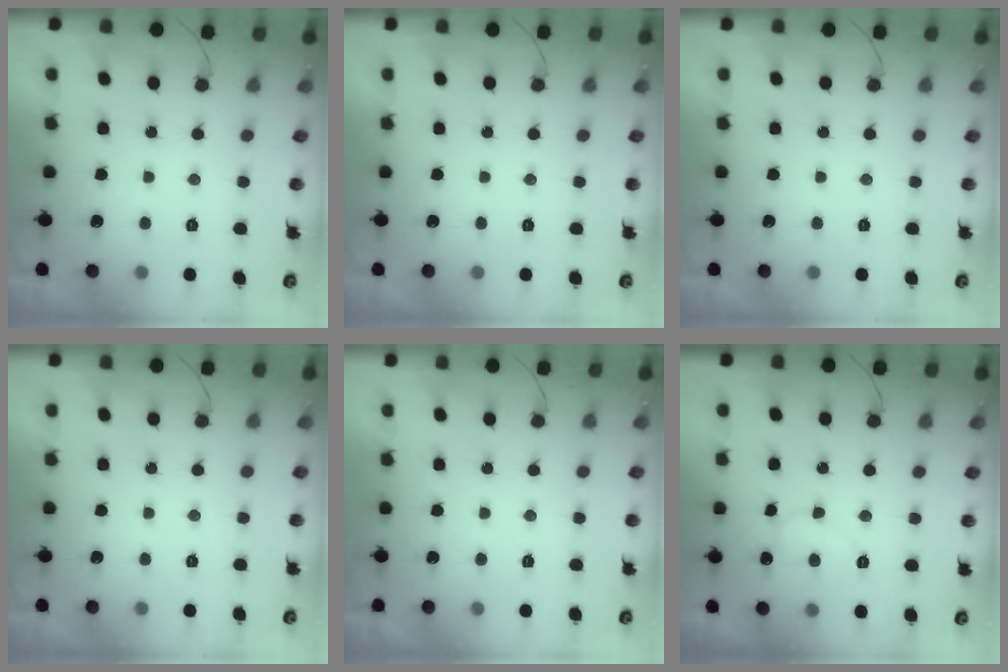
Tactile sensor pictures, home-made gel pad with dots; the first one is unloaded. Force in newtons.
{"total": 0.0}
{"total": 0.0}
{"total": 0.0}
{"total": 1.7, "press": 1.6, "slide": 0.0}
{"total": 7.8, "press": 7.7, "slide": 0.7}